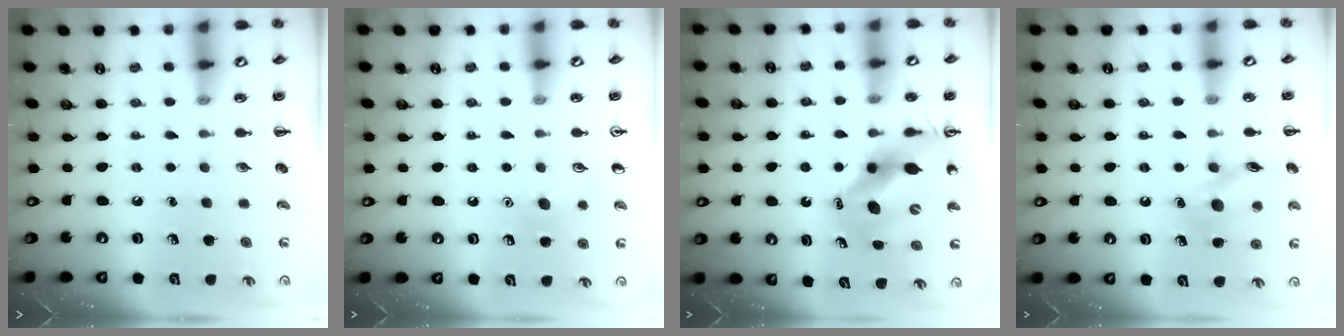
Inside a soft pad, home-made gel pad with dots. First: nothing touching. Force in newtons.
{"total": 7.7, "press": 7.5, "slide": 1.9}
{"total": 12.7, "press": 12.1, "slide": 3.7}
{"total": 13.1, "press": 13.1, "slide": 0.9}